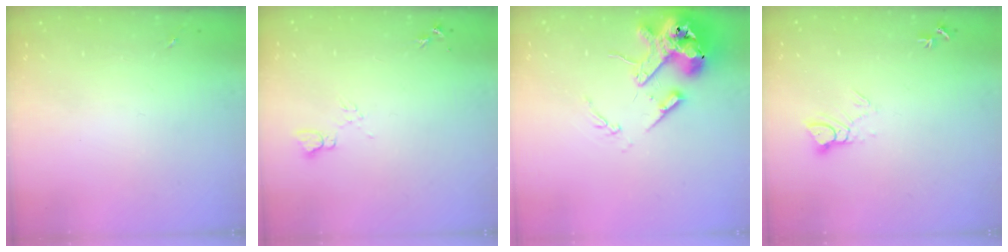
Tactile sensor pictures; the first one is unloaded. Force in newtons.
{"total": 5.9, "press": 5.8, "slide": 0.6}
{"total": 16.3, "press": 16.0, "slide": 2.6}
{"total": 4.3, "press": 4.3, "slide": 0.2}